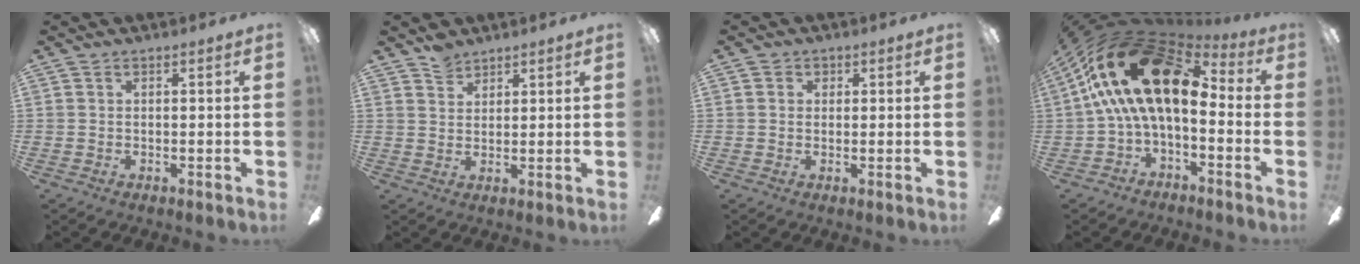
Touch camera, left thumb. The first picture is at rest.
{"total": 3.8, "force": [3.3, 1.8, 0.6], "torque": [-0.010, -0.013, 0.065]}
{"total": 1.5, "force": [0.5, 1.4, 0.3], "torque": [0.000, 0.003, 0.005]}
{"total": 22.5, "force": [4.6, 11.9, 18.6], "torque": [-0.344, -0.002, 0.082]}